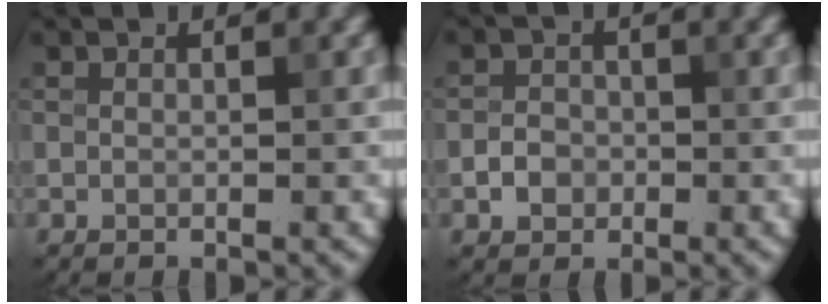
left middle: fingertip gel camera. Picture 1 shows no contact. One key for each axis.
{"total": 1.9, "fx": -0.6, "fy": 1.6, "fz": 0.8, "tx": -0.008, "ty": 0.000, "tz": -0.015}